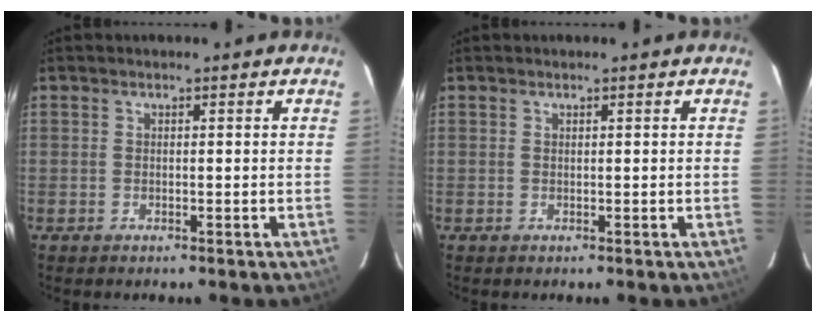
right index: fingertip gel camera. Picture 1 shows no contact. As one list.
[{"total": 0.0}]